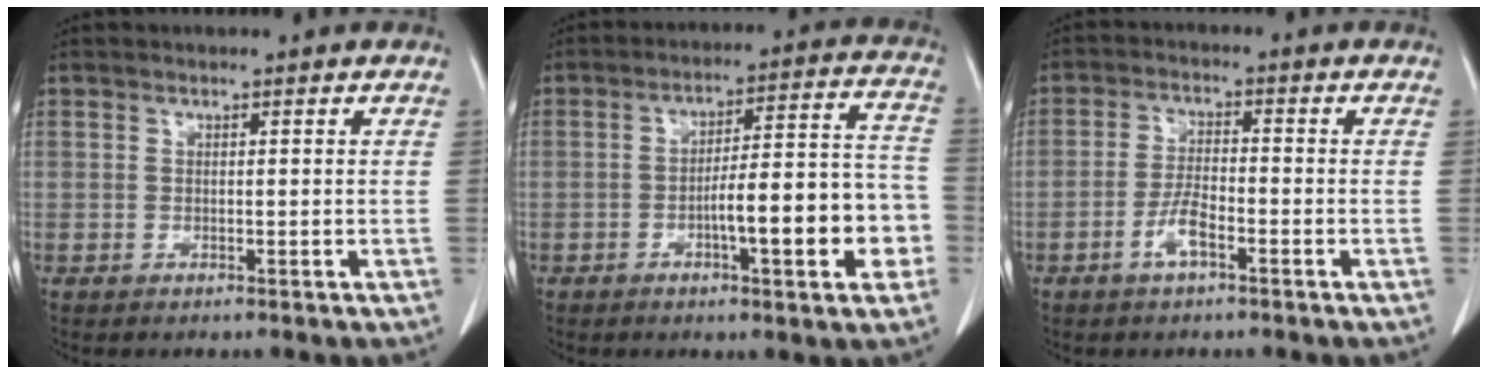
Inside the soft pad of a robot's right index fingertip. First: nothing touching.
{"total": 13.6, "force": [-4.0, 2.5, 12.8], "torque": [-0.174, 0.028, -0.056]}
{"total": 3.4, "force": [-1.9, 0.8, 2.7], "torque": [-0.054, 0.002, -0.037]}